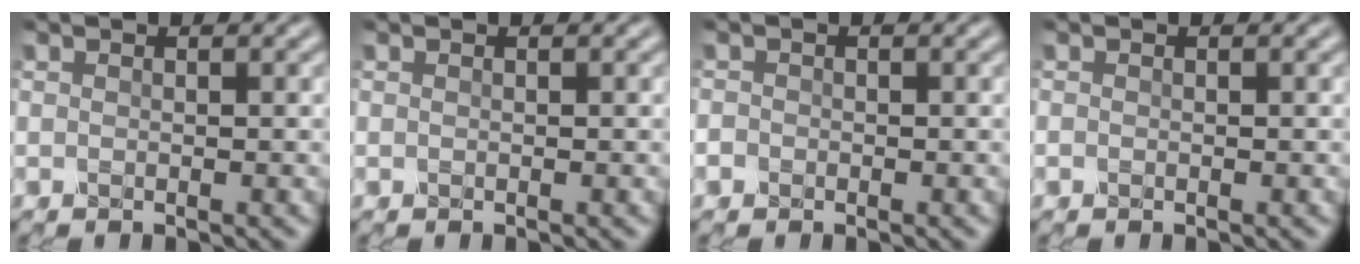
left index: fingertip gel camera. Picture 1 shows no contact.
{"total": 0.0}
{"total": 0.8, "force": [-0.4, 0.7, 0.1], "torque": [0.001, -0.003, -0.008]}
{"total": 0.0}